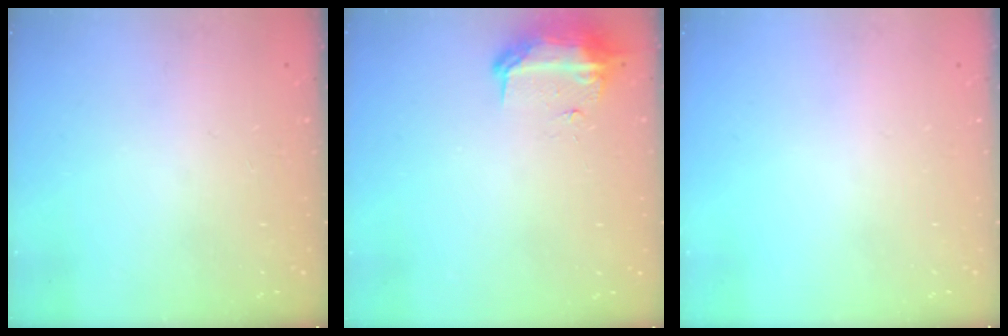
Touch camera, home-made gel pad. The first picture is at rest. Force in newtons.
{"total": 11.1, "press": 9.9, "slide": 5.0}
{"total": 0.0}